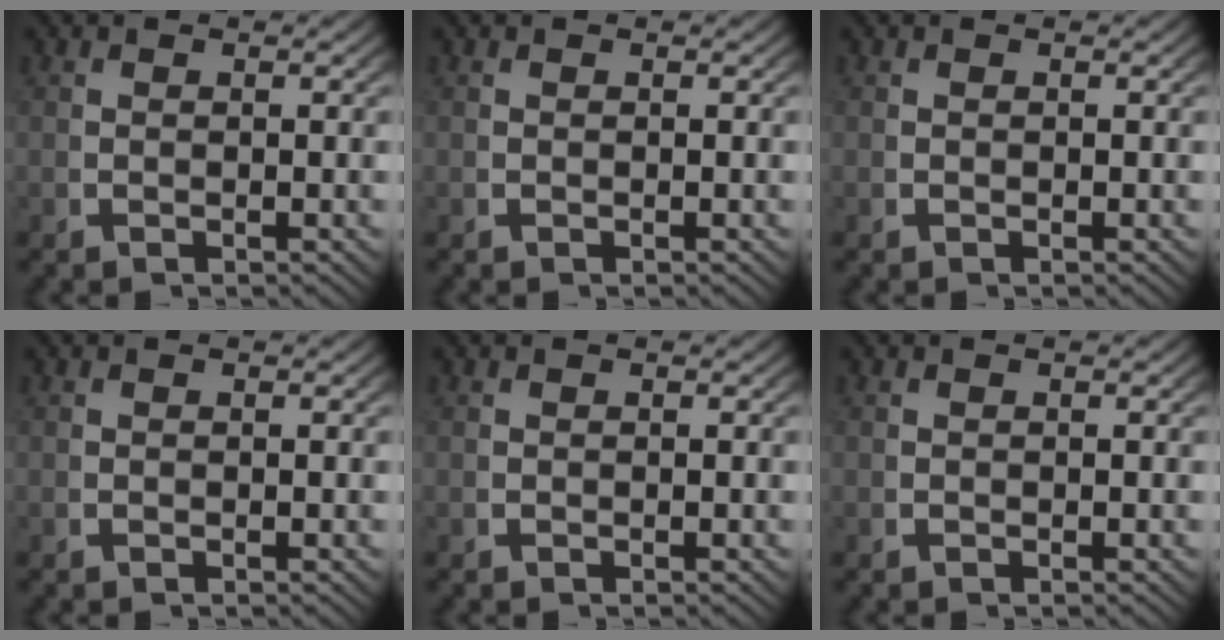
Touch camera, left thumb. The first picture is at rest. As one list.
[{"total": 0.0}, {"total": 0.0}, {"total": 0.0}, {"total": 0.0}, {"total": 0.0}]